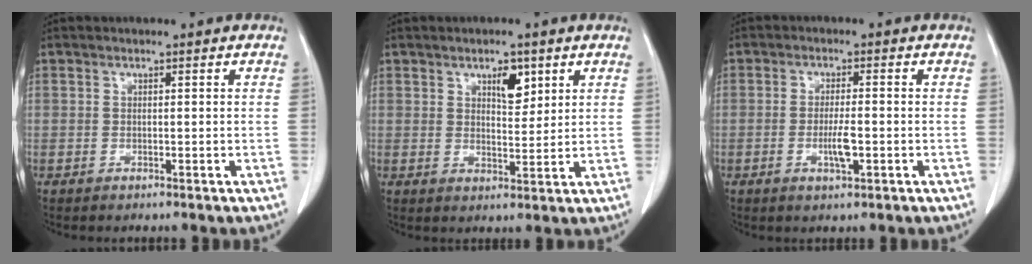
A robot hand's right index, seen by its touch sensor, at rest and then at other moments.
{"total": 4.4, "force": [2.4, 1.8, 3.2], "torque": [-0.050, -0.003, 0.041]}
{"total": 3.7, "force": [-1.0, 0.6, 3.5], "torque": [-0.069, -0.004, -0.016]}